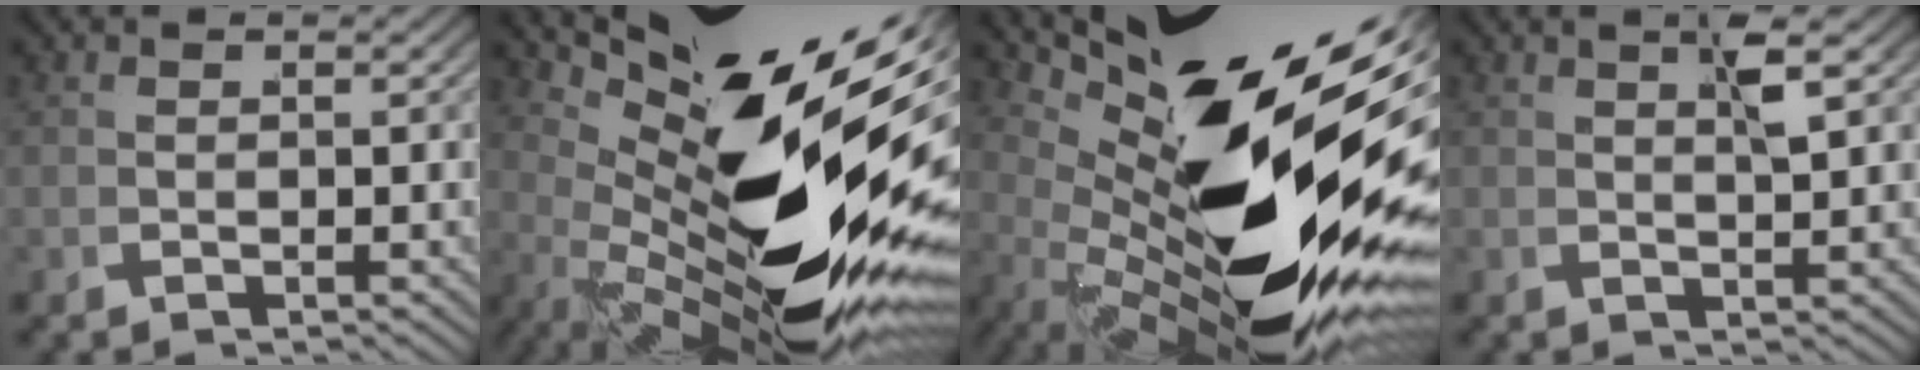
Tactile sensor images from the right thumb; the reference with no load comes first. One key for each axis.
{"total": 21.8, "fx": 0.5, "fy": 8.4, "fz": 20.1, "tx": -0.324, "ty": -0.017, "tz": 0.035}
{"total": 24.1, "fx": -0.4, "fy": 9.6, "fz": 22.1, "tx": -0.358, "ty": -0.021, "tz": 0.022}
{"total": 2.5, "fx": 1.7, "fy": -0.6, "fz": 1.7, "tx": -0.019, "ty": 0.019, "tz": 0.031}